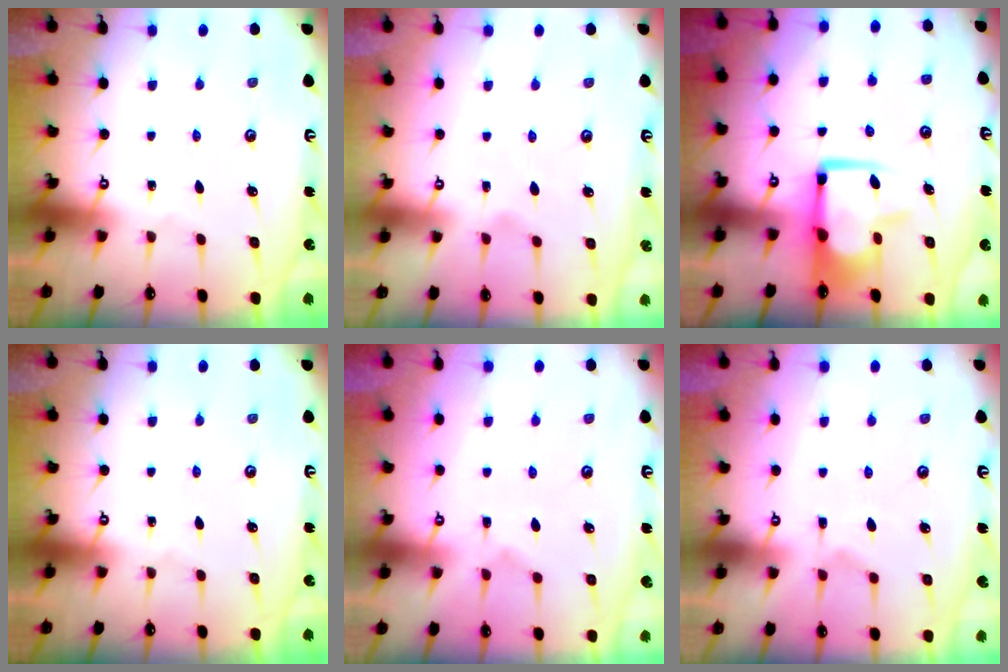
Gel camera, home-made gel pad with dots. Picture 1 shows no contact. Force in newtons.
{"total": 1.1, "press": 0.1, "slide": 1.1}
{"total": 9.6, "press": 9.5, "slide": 1.4}
{"total": 0.0}
{"total": 2.3, "press": 2.0, "slide": 1.1}
{"total": 5.7, "press": 5.6, "slide": 1.4}